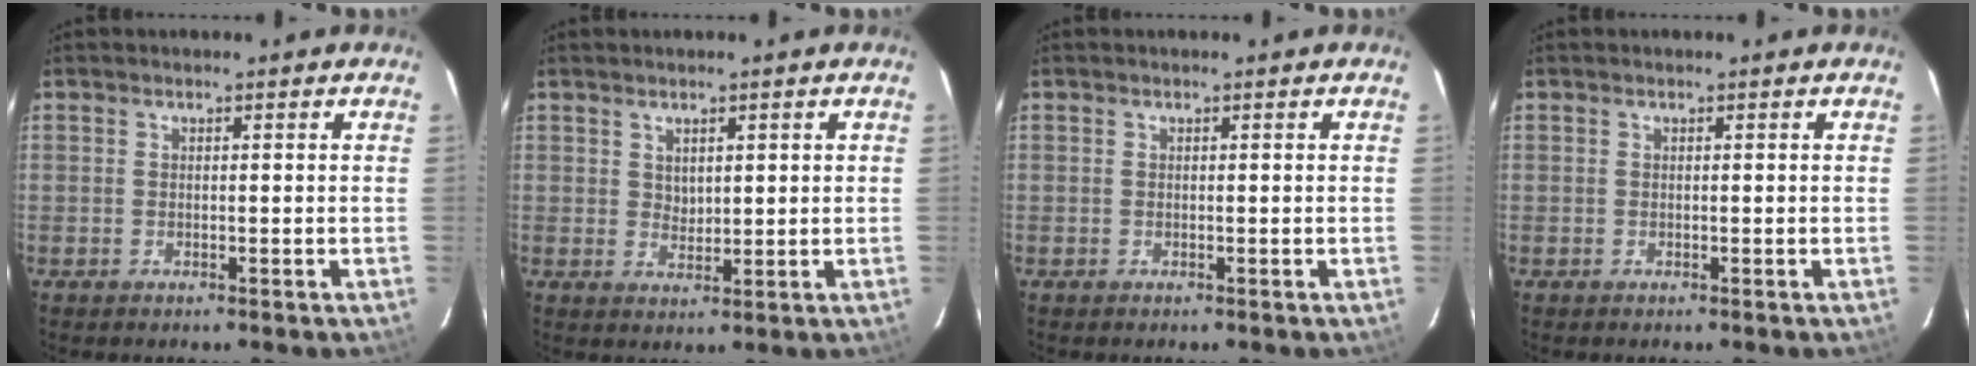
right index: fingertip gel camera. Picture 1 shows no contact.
{"total": 1.8, "force": [1.2, 1.3, 0.4], "torque": [0.001, 0.000, 0.024]}
{"total": 0.0}
{"total": 0.0}